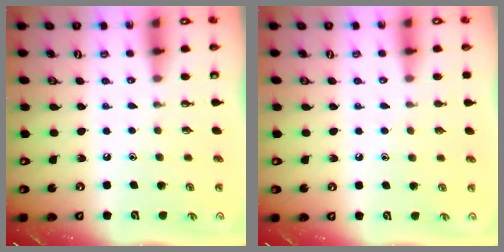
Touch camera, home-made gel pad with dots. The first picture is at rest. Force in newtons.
{"total": 3.9, "press": 3.9, "slide": 0.4}